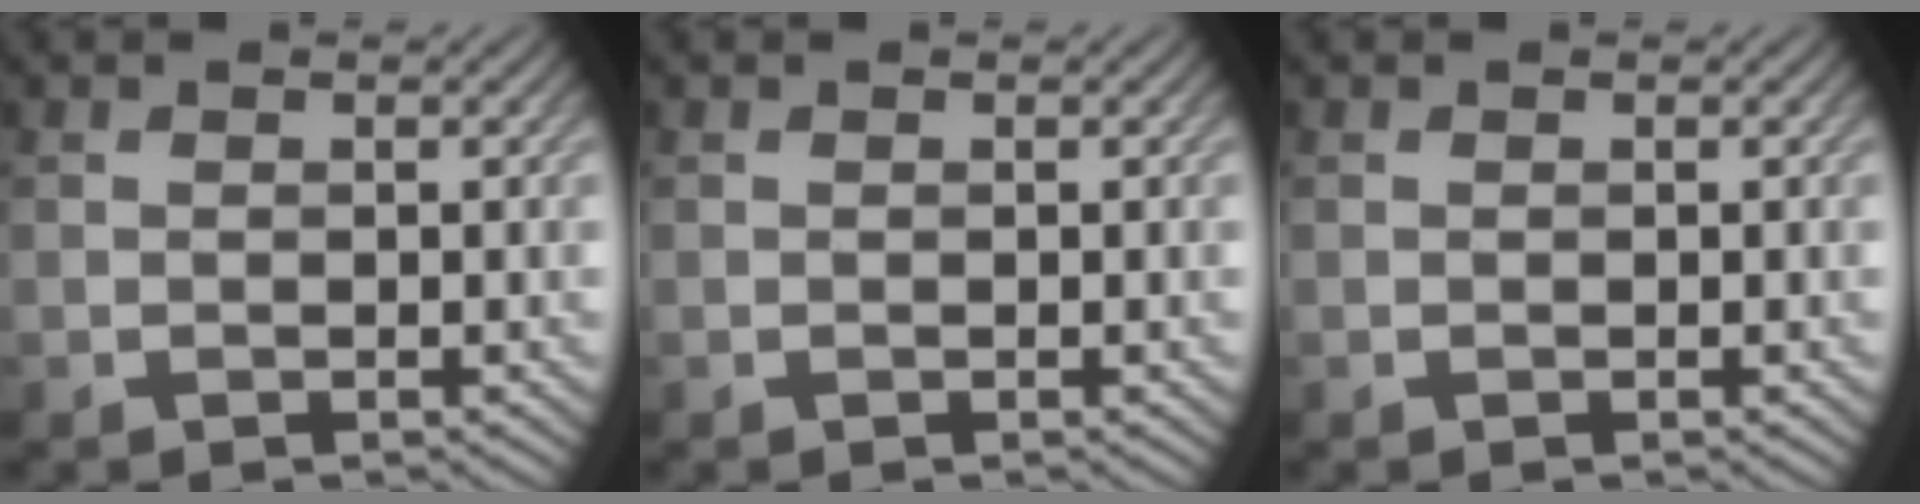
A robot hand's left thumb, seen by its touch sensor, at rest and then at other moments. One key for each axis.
{"total": 0.0}
{"total": 0.0}